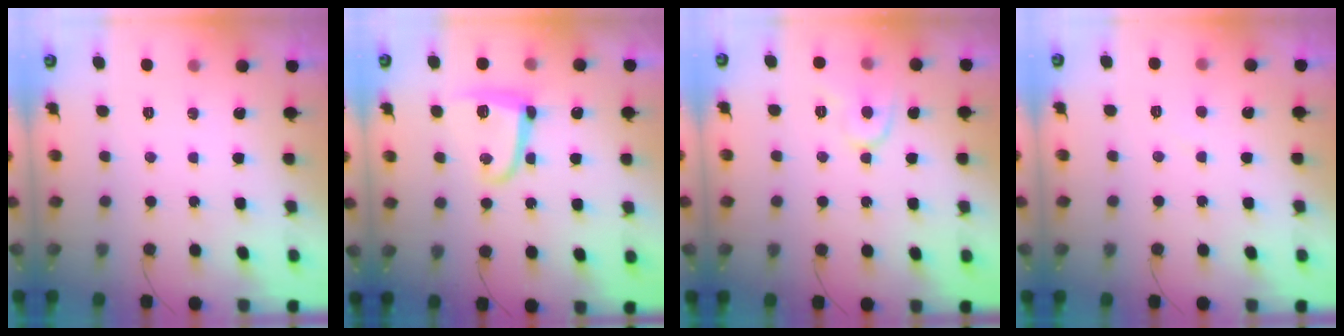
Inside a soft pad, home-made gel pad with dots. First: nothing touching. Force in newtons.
{"total": 10.2, "press": 10.2, "slide": 0.4}
{"total": 7.3, "press": 7.3, "slide": 0.8}
{"total": 3.0, "press": 3.0, "slide": 0.3}